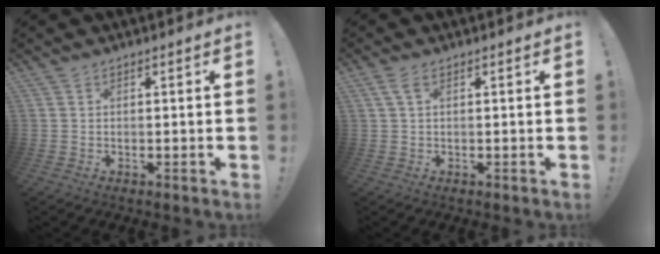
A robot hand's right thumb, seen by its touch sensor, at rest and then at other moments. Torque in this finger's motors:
{"motor_torque": [0.09, 0.11, 0.64, 0.21, 0.21]}